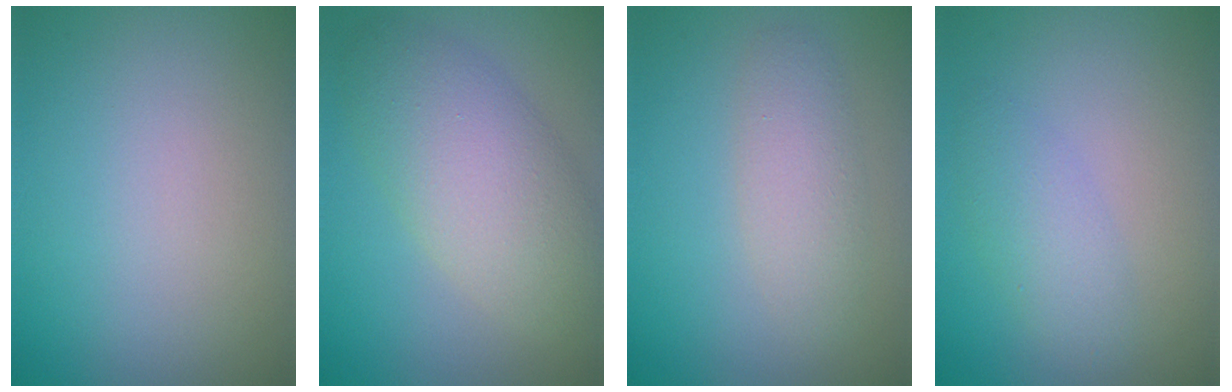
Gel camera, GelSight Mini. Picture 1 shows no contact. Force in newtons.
{"total": 7.0, "press": 7.0, "slide": 0.3}
{"total": 2.8, "press": 2.8, "slide": 0.1}
{"total": 2.5, "press": 2.5, "slide": 0.1}